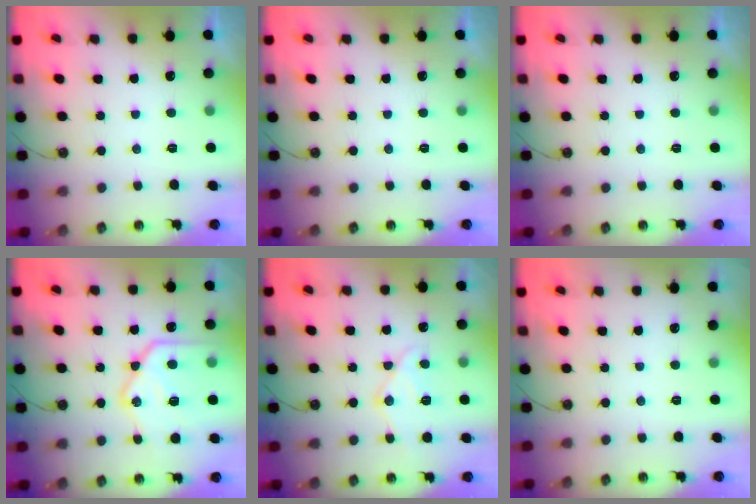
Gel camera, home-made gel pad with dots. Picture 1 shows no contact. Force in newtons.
{"total": 0.0}
{"total": 0.0}
{"total": 21.5, "press": 21.4, "slide": 2.2}
{"total": 12.8, "press": 12.8, "slide": 1.4}
{"total": 0.0}